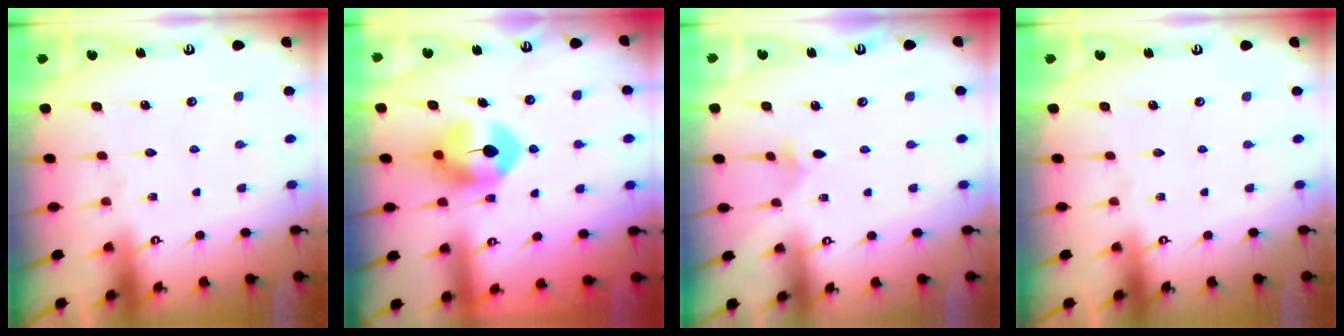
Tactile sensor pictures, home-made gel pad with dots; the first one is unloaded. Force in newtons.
{"total": 8.7, "press": 8.6, "slide": 1.4}
{"total": 2.4, "press": 2.3, "slide": 0.6}
{"total": 0.0}